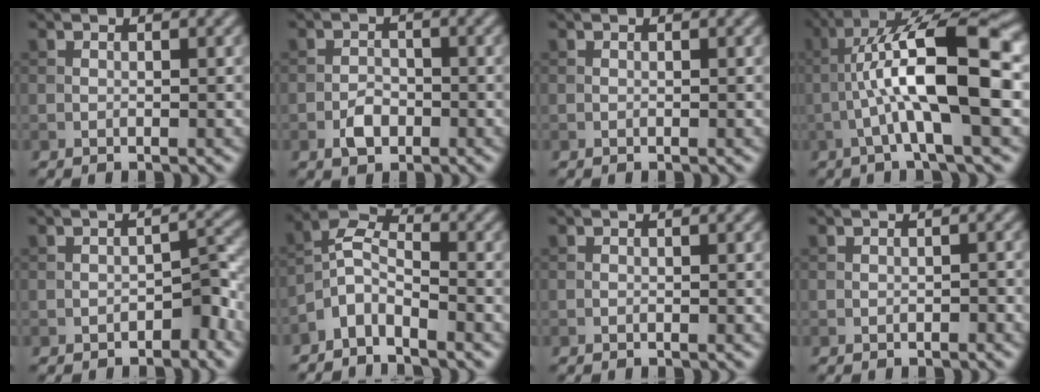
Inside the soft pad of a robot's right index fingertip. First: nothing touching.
{"total": 2.1, "force": [-1.0, 1.4, 1.3], "torque": [-0.020, 0.004, -0.021]}
{"total": 0.0}
{"total": 10.1, "force": [-0.9, 2.1, 9.9], "torque": [-0.171, 0.028, -0.017]}
{"total": 2.3, "force": [-1.5, 1.0, 1.3], "torque": [-0.016, 0.010, -0.021]}
{"total": 3.9, "force": [-3.1, 1.4, 1.9], "torque": [-0.035, 0.006, -0.075]}
{"total": 0.0}
{"total": 0.6, "force": [-0.3, 0.3, 0.4], "torque": [-0.004, 0.001, -0.003]}